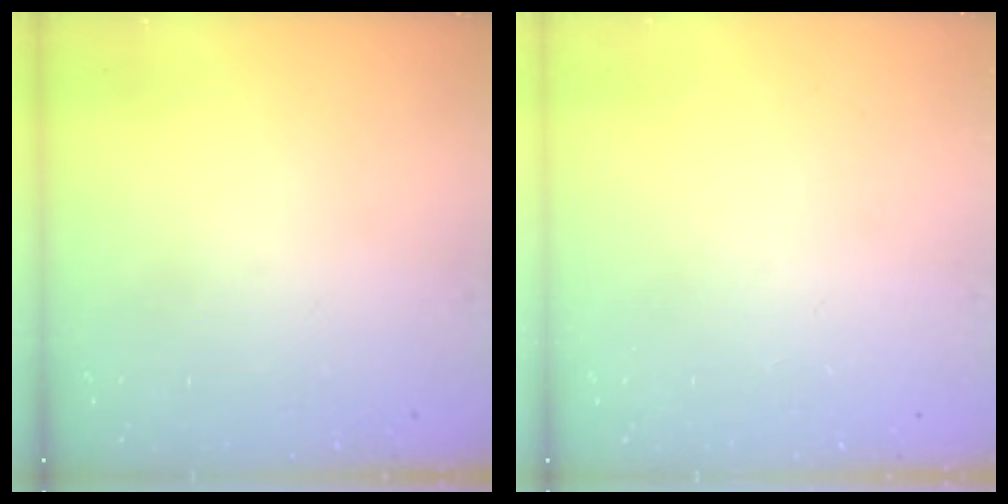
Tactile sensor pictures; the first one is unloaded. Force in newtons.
{"total": 0.0}